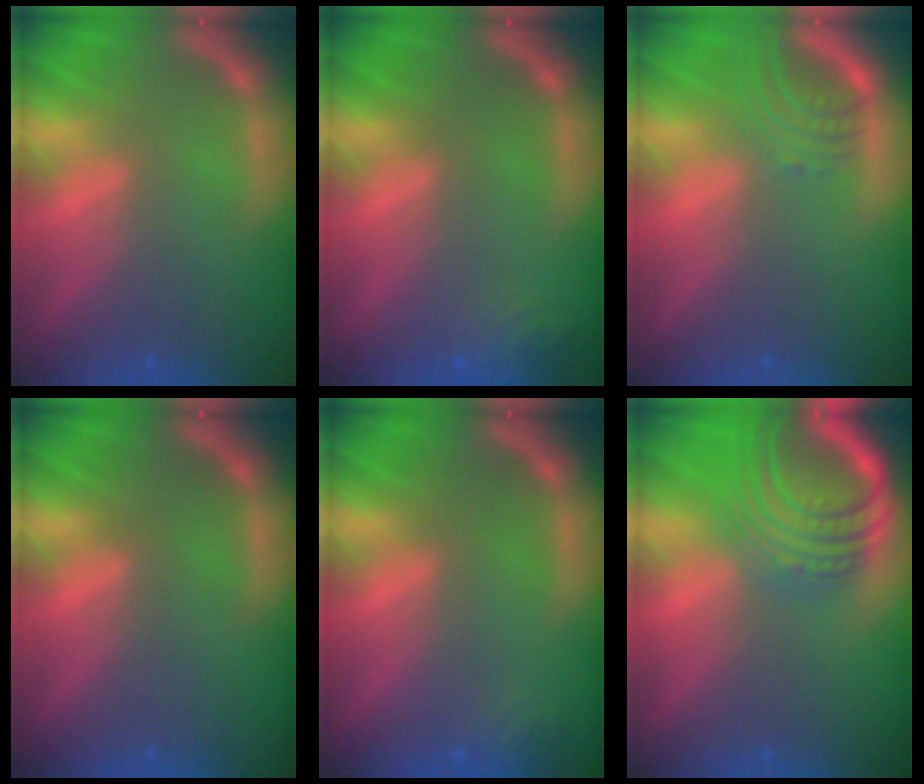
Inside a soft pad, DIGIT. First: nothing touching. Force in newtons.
{"total": 3.0}
{"total": 3.0}
{"total": 0.0}
{"total": 1.4}
{"total": 9.5}